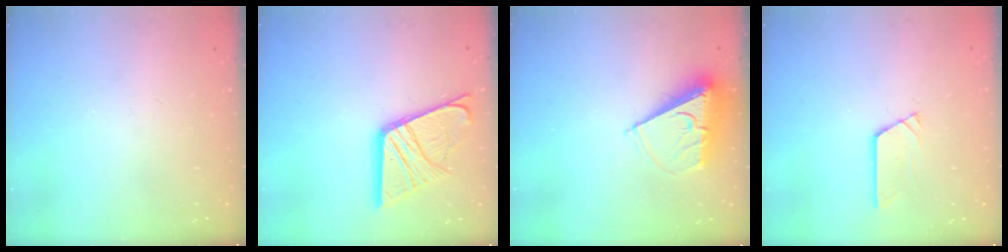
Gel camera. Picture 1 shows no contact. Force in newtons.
{"total": 17.4, "press": 17.3, "slide": 1.8}
{"total": 8.2, "press": 8.2, "slide": 0.5}
{"total": 2.9, "press": 2.9, "slide": 0.3}